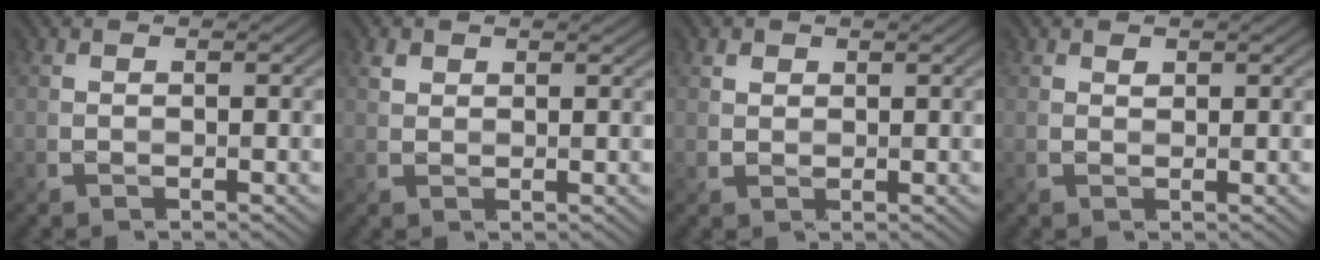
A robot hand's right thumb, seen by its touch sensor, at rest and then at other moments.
{"total": 1.6, "force": [1.0, 1.0, 0.7], "torque": [-0.013, 0.000, 0.020]}
{"total": 1.6, "force": [0.9, 1.2, 0.4], "torque": [-0.009, -0.003, 0.018]}
{"total": 0.8, "force": [0.7, 0.4, 0.2], "torque": [-0.002, -0.002, 0.012]}